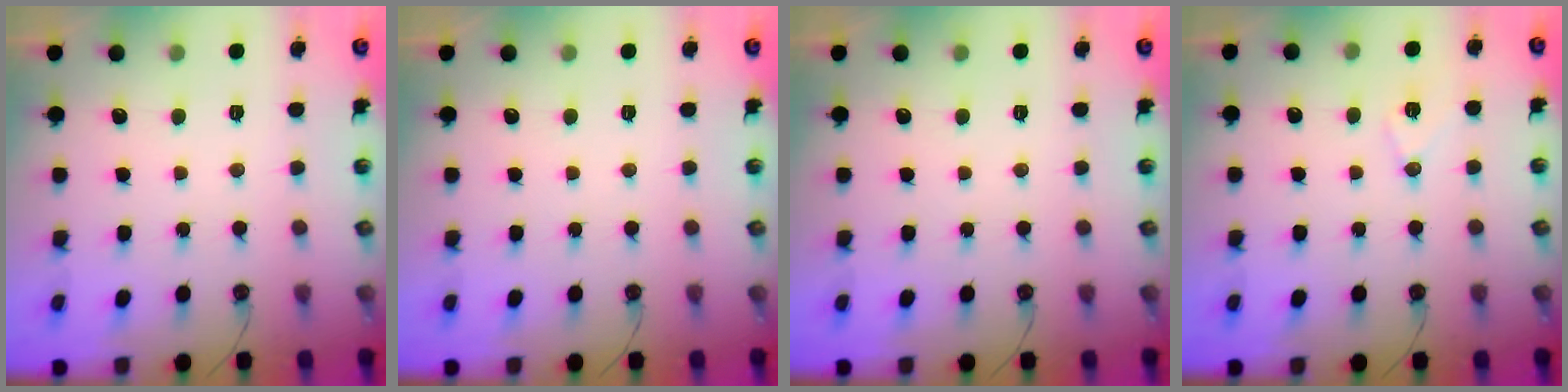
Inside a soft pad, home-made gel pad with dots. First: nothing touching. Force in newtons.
{"total": 0.0}
{"total": 0.0}
{"total": 6.8, "press": 6.2, "slide": 2.9}